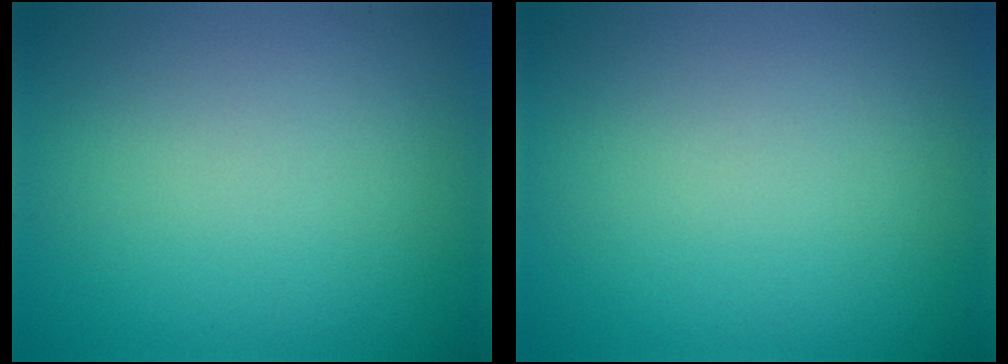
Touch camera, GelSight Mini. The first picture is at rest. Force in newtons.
{"total": 0.0}